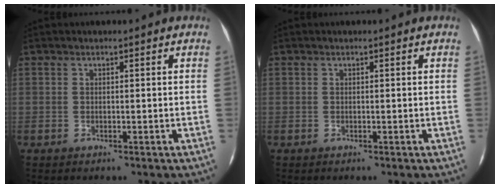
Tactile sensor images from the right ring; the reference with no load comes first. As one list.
[{"total": 0.0}]